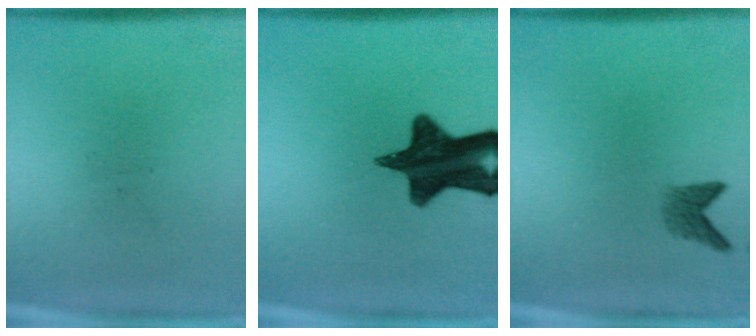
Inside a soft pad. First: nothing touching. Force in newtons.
{"total": 14.7}
{"total": 2.0}